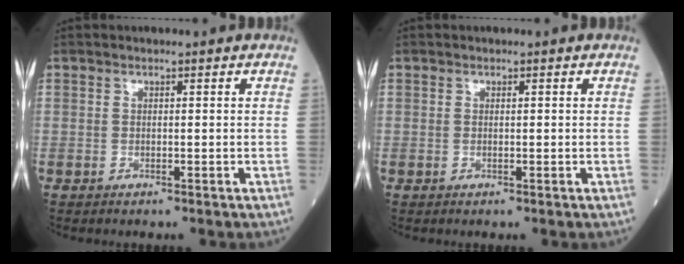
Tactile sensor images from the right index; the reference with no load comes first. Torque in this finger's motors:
{"motor_torque": [0.01, 0.00, 0.00, 0.00]}